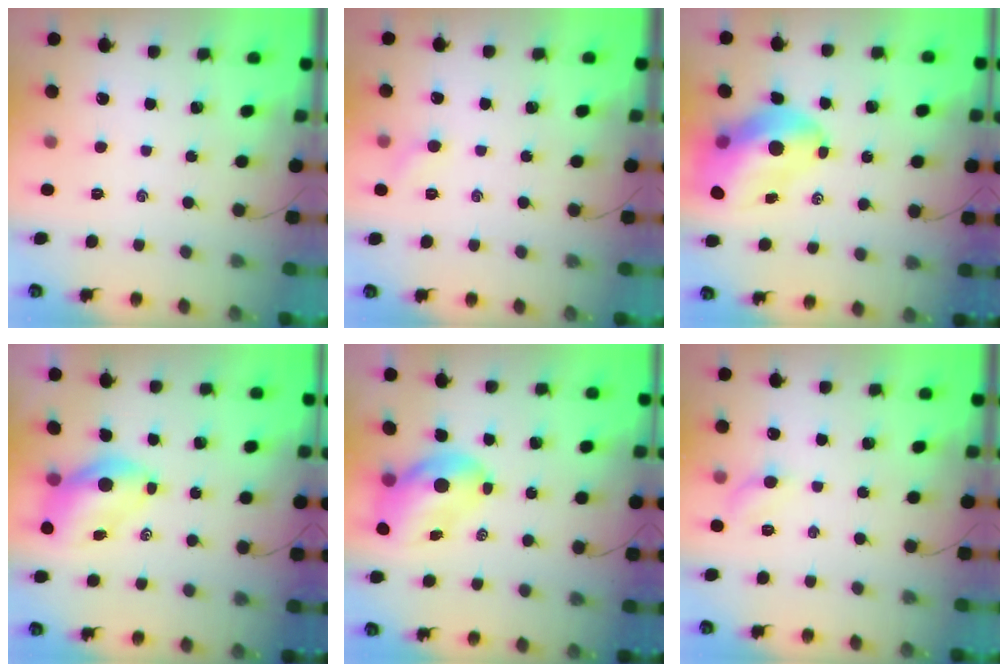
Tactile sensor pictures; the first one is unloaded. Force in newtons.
{"total": 4.4, "press": 4.2, "slide": 1.3}
{"total": 15.3, "press": 14.6, "slide": 4.4}
{"total": 6.9, "press": 6.7, "slide": 1.6}
{"total": 7.4, "press": 7.1, "slide": 2.2}
{"total": 5.2, "press": 5.1, "slide": 0.9}